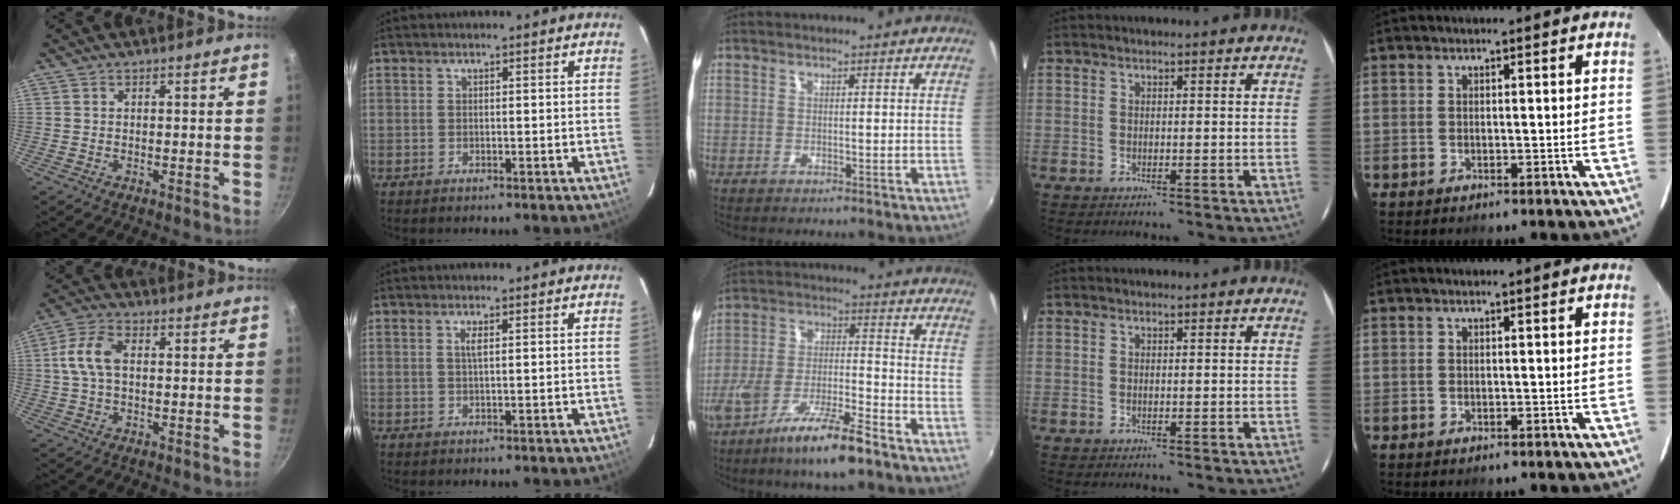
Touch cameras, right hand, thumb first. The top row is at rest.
{"thumb": {"total": 7.8, "force": [0.8, 4.5, 6.3], "torque": [-0.131, 0.019, 0.007]}, "index": {"total": 1.2, "force": [0.3, 0.0, 1.2], "torque": [-0.024, 0.000, 0.006]}, "middle": {"total": 13.3, "force": [-8.6, 2.8, 9.8], "torque": [-0.192, -0.020, -0.154]}}